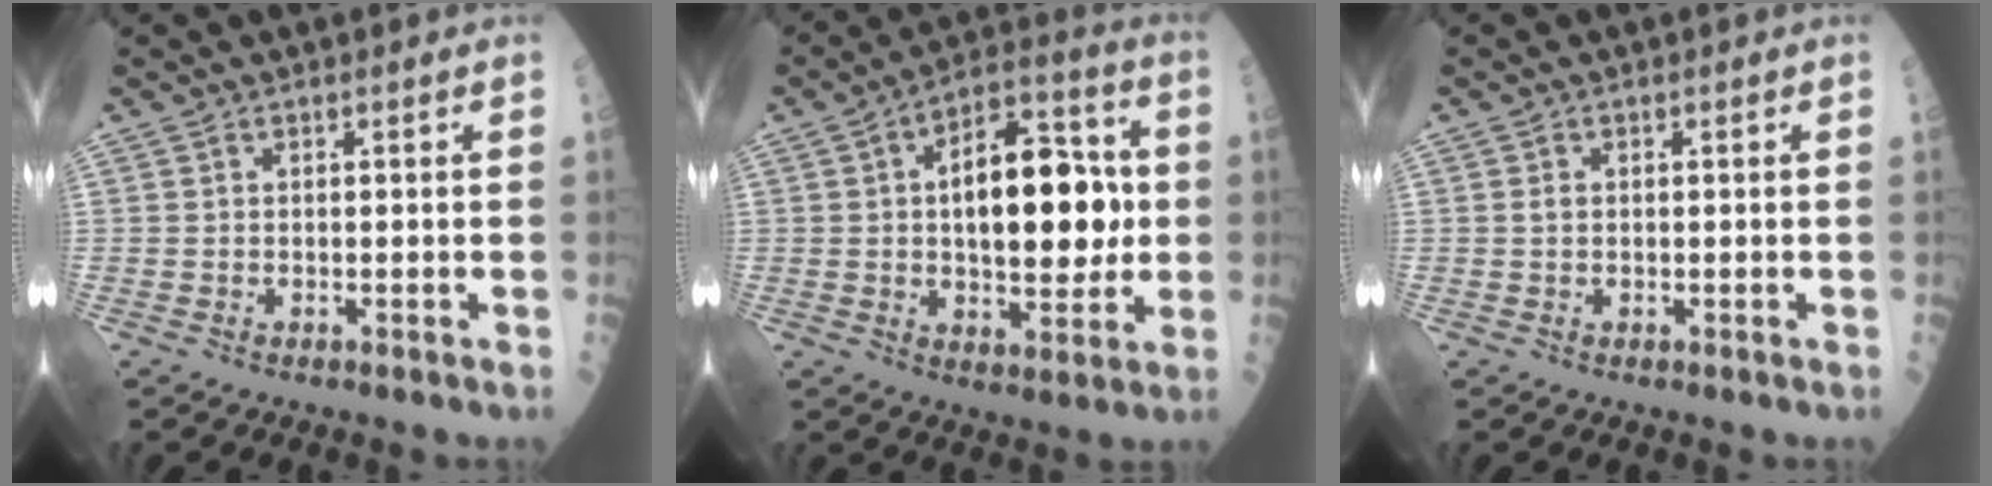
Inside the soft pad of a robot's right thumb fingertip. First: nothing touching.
{"total": 19.6, "force": [1.4, 9.9, 16.9], "torque": [-0.217, 0.018, 0.020]}
{"total": 1.0, "force": [0.2, 0.8, 0.7], "torque": [-0.012, 0.002, 0.005]}